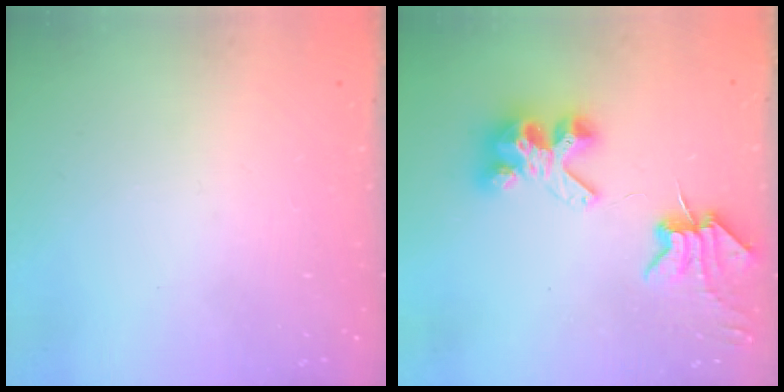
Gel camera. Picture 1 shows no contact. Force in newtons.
{"total": 6.7, "press": 6.7, "slide": 0.9}